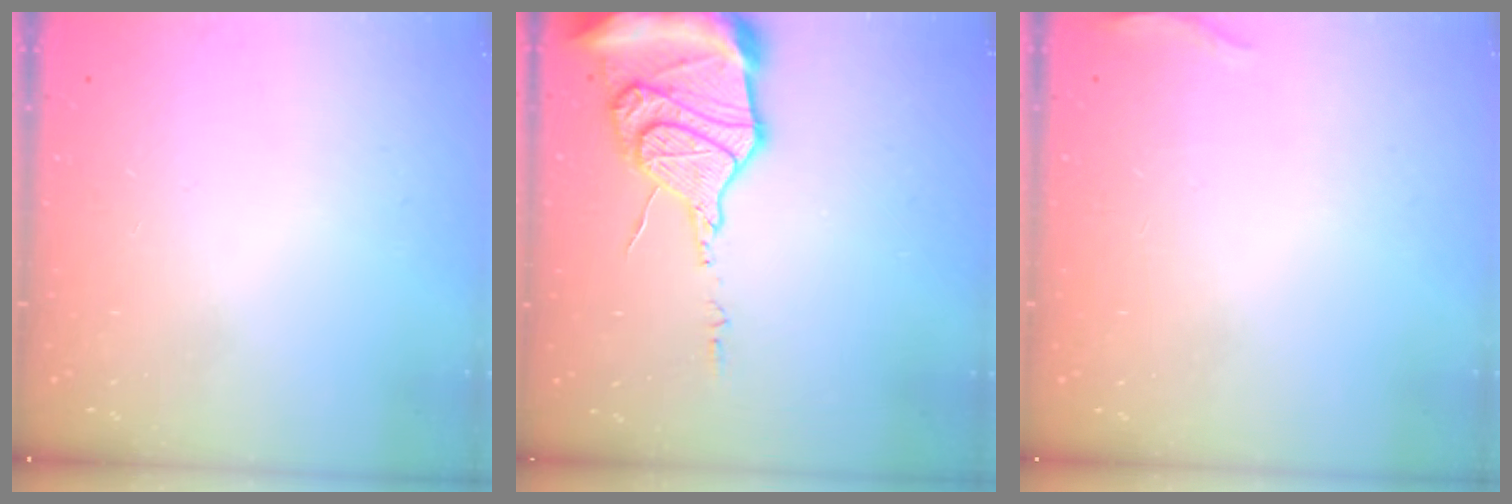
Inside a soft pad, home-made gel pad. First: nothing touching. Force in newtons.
{"total": 18.9, "press": 18.8, "slide": 1.8}
{"total": 7.3, "press": 5.5, "slide": 4.8}